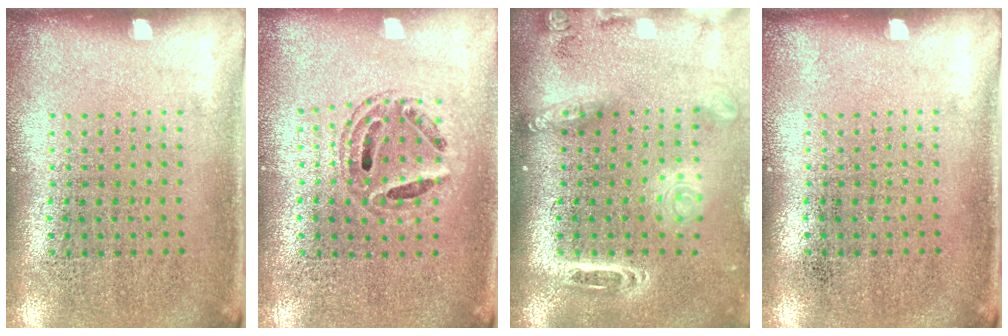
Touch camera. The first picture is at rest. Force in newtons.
{"total": 0.7, "press": 0.7, "slide": 0.2}
{"total": 2.5, "press": 1.8, "slide": 1.7}
{"total": 0.0}